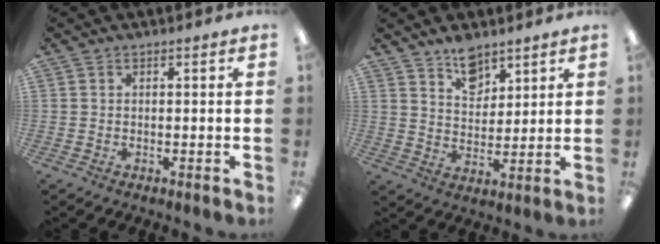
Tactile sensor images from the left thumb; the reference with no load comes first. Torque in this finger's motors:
{"motor_torque": [0.11, 0.17, 0.02, -0.22, 0.07]}